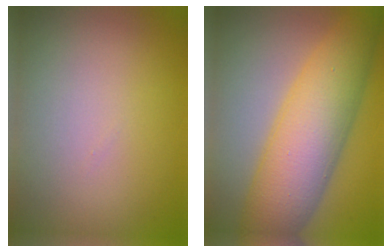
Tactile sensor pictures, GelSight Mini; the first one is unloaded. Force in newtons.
{"total": 9.2, "press": 9.2, "slide": 0.3}